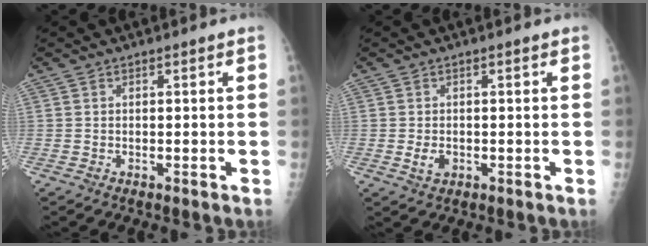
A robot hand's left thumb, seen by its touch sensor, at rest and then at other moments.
{"total": 2.4, "force": [-0.4, 1.7, 1.7], "torque": [-0.026, -0.001, -0.004]}